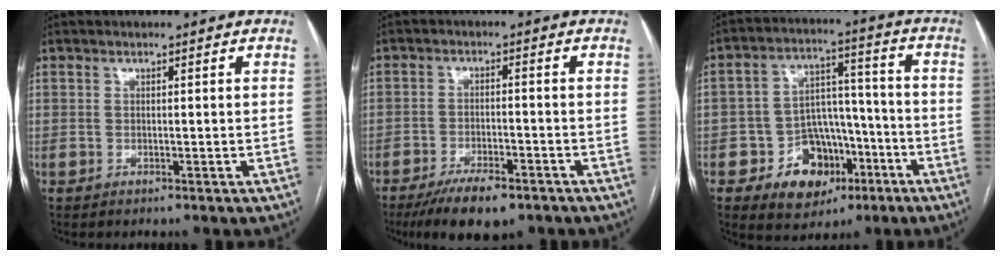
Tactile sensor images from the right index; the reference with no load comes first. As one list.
[{"total": 9.1, "force": [-6.6, 2.7, 5.8], "torque": [-0.094, -0.013, -0.104]}, {"total": 11.8, "force": [-5.4, 8.6, 5.9], "torque": [-0.078, 0.031, -0.074]}]